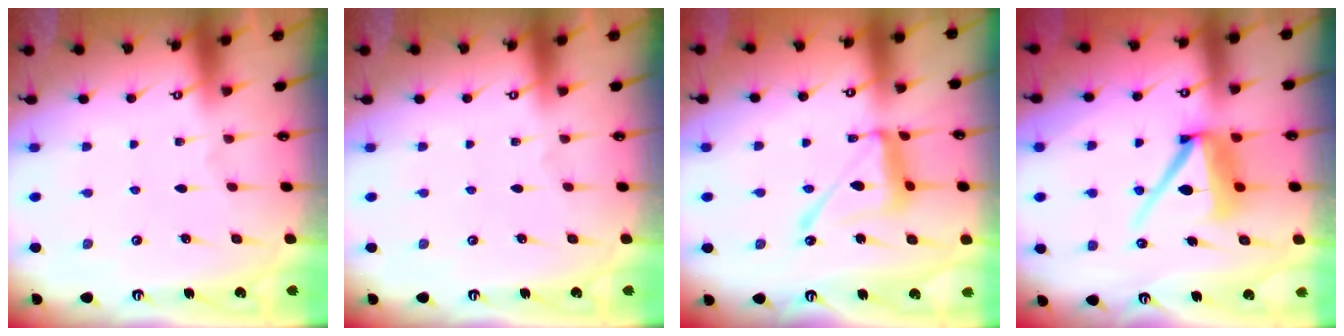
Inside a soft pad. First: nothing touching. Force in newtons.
{"total": 0.0}
{"total": 13.4, "press": 13.4, "slide": 1.2}
{"total": 11.0, "press": 10.9, "slide": 1.5}